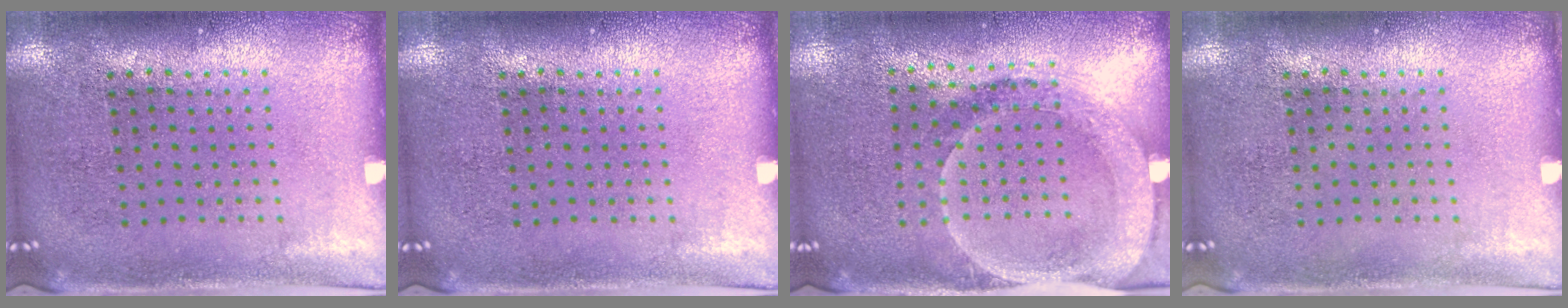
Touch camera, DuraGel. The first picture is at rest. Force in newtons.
{"total": 0.0}
{"total": 1.9, "press": 1.7, "slide": 0.9}
{"total": 0.0}